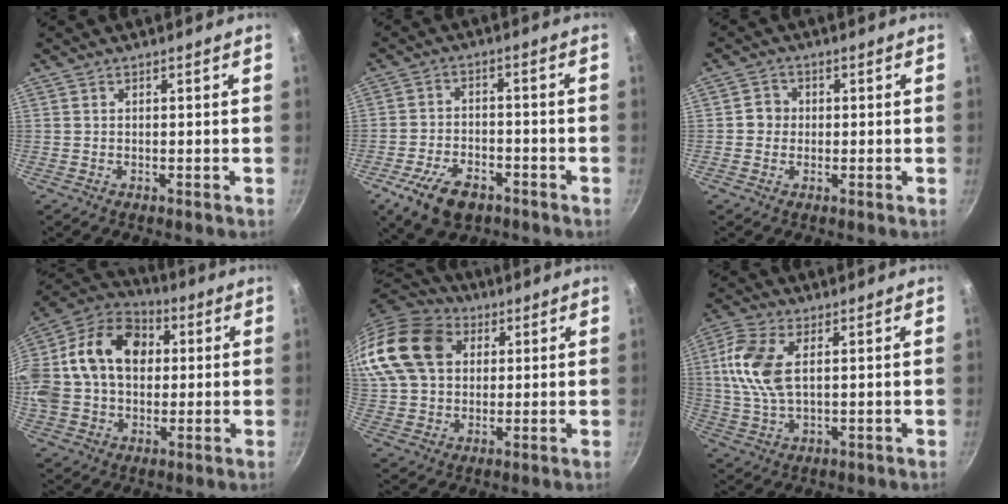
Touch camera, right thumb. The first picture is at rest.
{"total": 10.5, "force": [-5.9, 5.8, 6.5], "torque": [-0.110, 0.025, -0.102]}
{"total": 3.1, "force": [-0.1, 2.9, 0.9], "torque": [0.006, 0.007, -0.008]}
{"total": 24.0, "force": [3.3, 17.6, 16.0], "torque": [-0.289, 0.042, 0.045]}
{"total": 21.7, "force": [7.1, 16.3, 12.5], "torque": [-0.257, 0.021, 0.126]}
{"total": 10.7, "force": [2.4, 5.6, 8.8], "torque": [-0.183, 0.005, 0.045]}